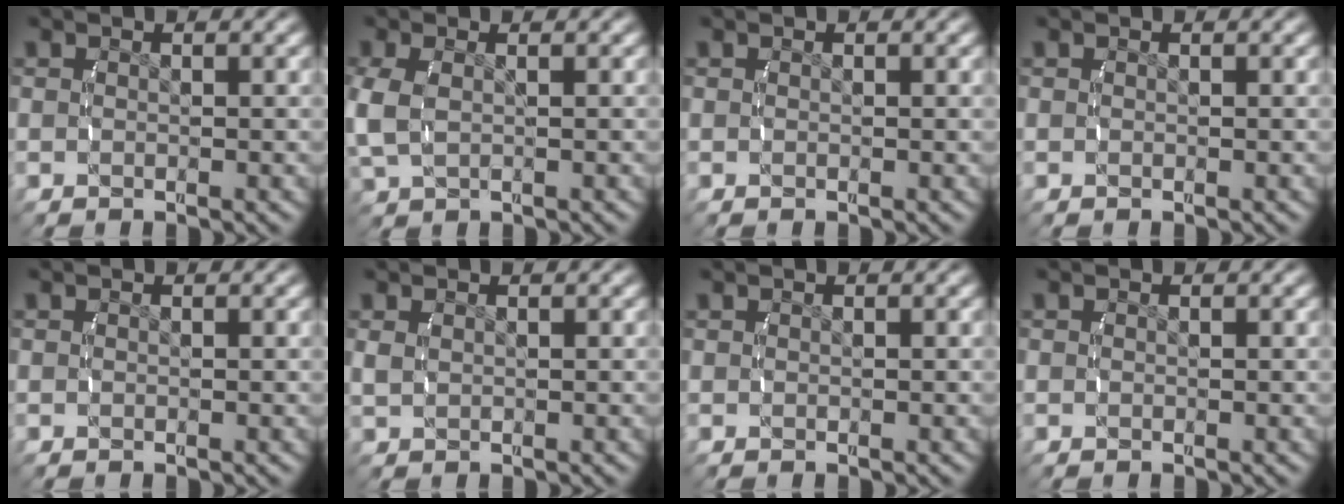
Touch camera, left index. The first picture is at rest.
{"total": 2.8, "force": [0.4, 1.8, 2.1], "torque": [-0.066, -0.008, 0.020]}
{"total": 0.0}
{"total": 0.0}
{"total": 0.0}
{"total": 0.9, "force": [0.4, 0.5, 0.6], "torque": [-0.019, -0.005, 0.017]}
{"total": 0.0}
{"total": 0.0}